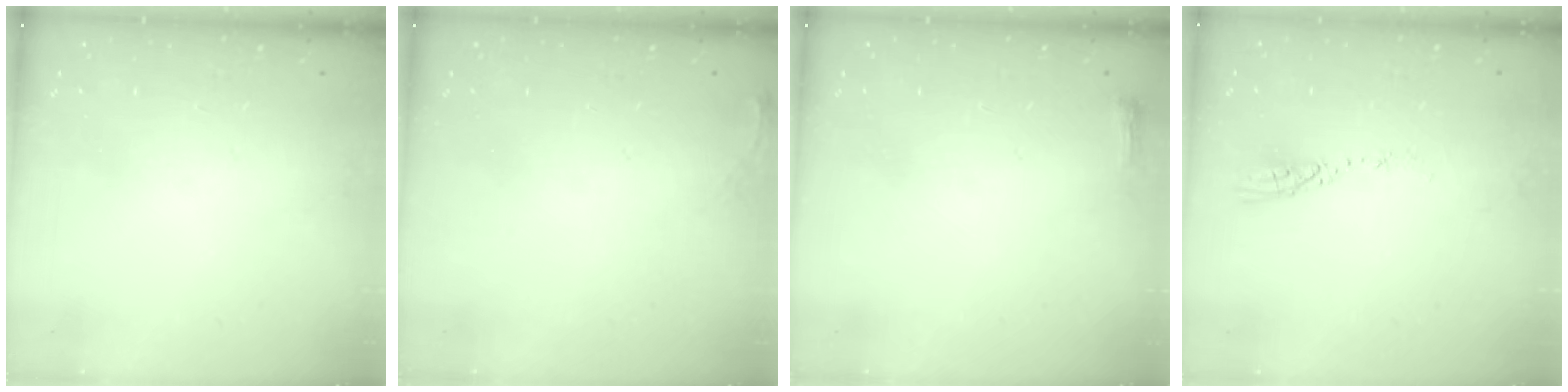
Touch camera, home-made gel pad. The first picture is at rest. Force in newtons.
{"total": 4.0, "press": 3.9, "slide": 0.6}
{"total": 2.6, "press": 2.5, "slide": 0.6}
{"total": 3.5, "press": 3.5, "slide": 0.3}